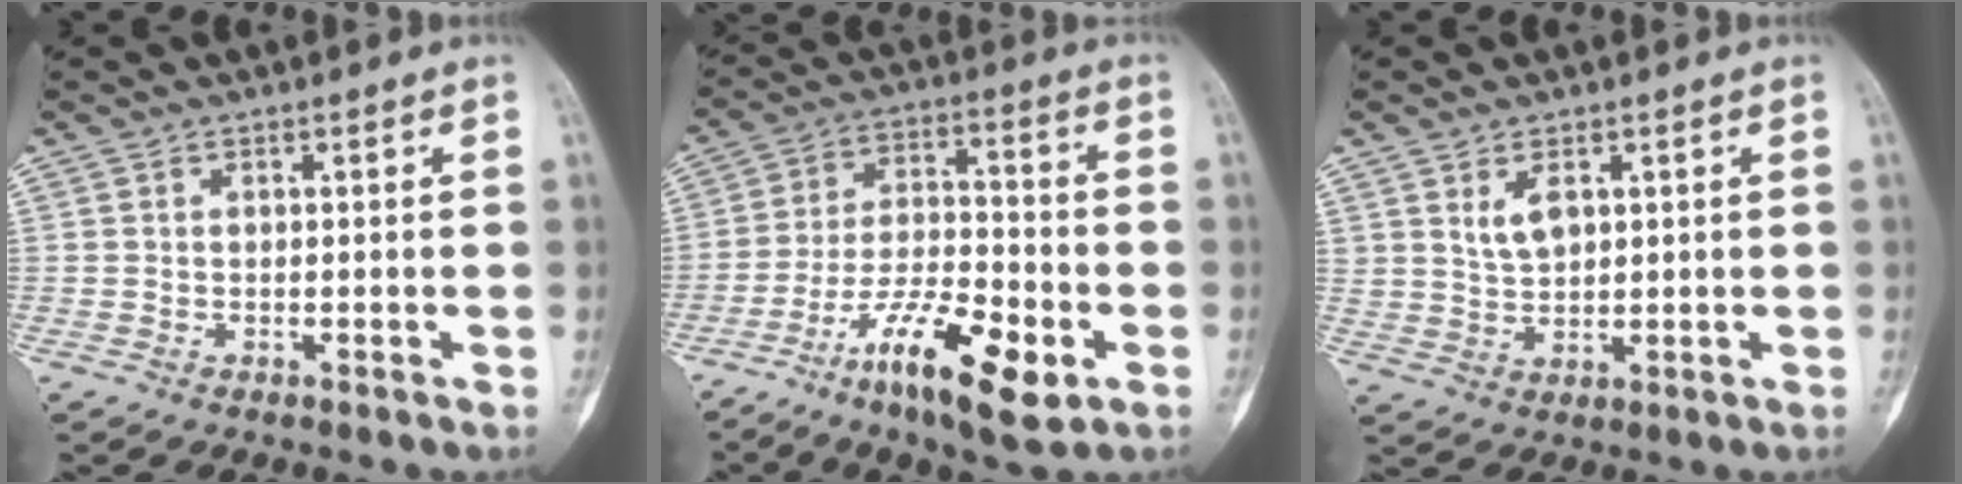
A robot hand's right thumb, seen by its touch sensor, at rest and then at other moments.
{"total": 16.3, "force": [-7.8, 5.0, 13.5], "torque": [-0.228, 0.033, -0.130]}
{"total": 4.3, "force": [1.9, 2.5, 2.9], "torque": [-0.045, -0.013, 0.044]}